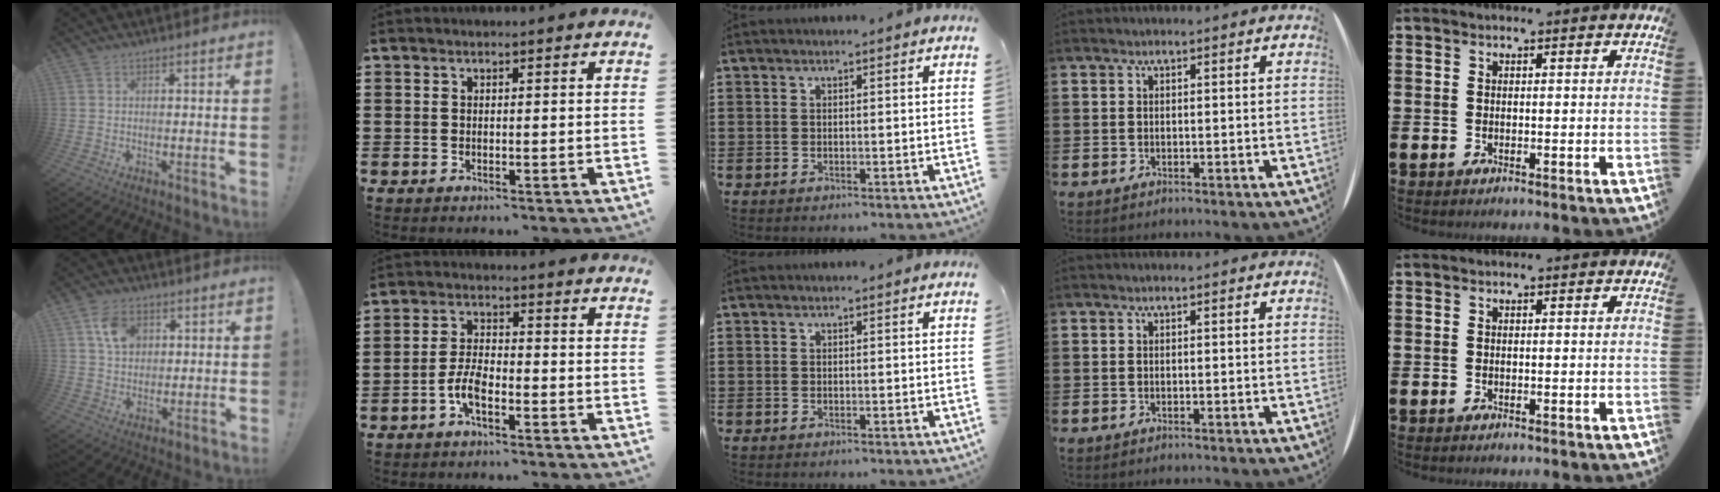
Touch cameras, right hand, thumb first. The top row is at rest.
{"thumb": {"total": 8.8, "force": [3.6, 6.7, 4.3], "torque": [-0.060, -0.005, 0.068]}, "index": {"total": 4.8, "force": [-2.4, 1.6, 3.8], "torque": [-0.100, -0.005, -0.054]}}